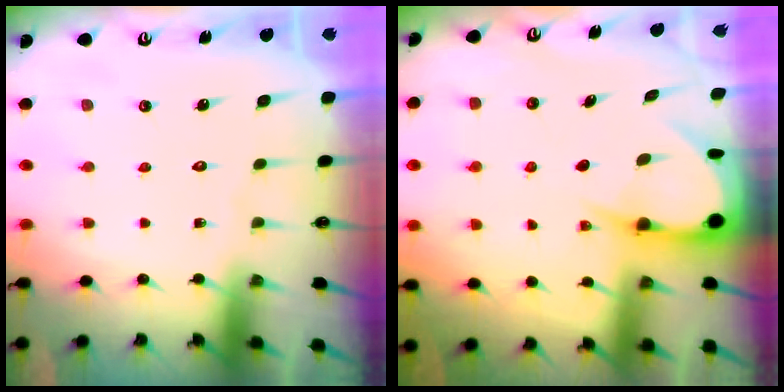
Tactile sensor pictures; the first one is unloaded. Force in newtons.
{"total": 7.1, "press": 7.0, "slide": 0.8}